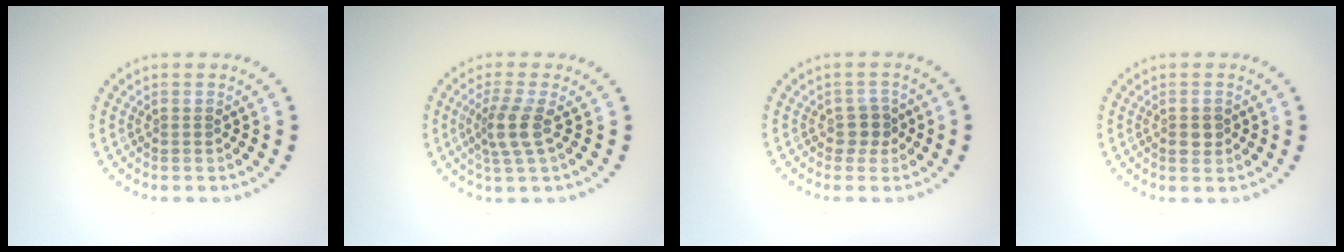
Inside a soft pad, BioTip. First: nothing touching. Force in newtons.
{"total": 2.8, "press": 2.1, "slide": 1.8}
{"total": 1.7, "press": 1.3, "slide": 1.0}
{"total": 1.4, "press": 1.4, "slide": 0.2}